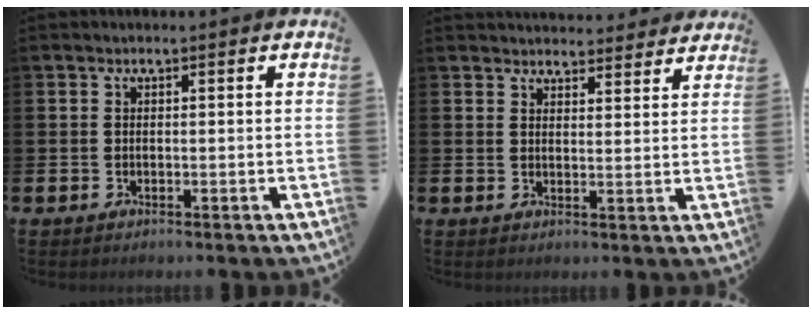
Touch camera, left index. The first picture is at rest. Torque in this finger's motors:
{"motor_torque": [-0.54, -1.60, -0.72, 0.05]}